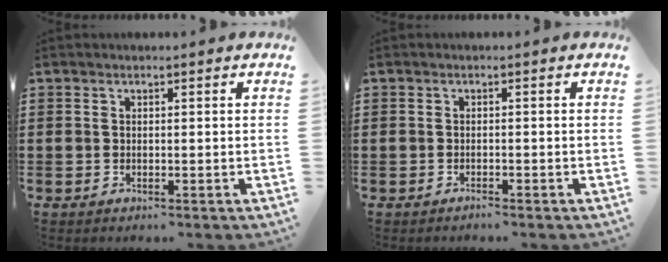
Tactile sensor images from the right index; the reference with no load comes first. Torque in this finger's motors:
{"motor_torque": [-0.56, 0.82, -0.97, -0.21]}